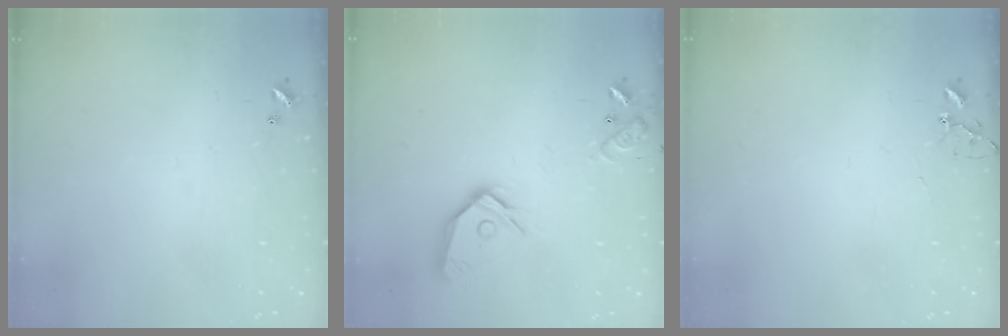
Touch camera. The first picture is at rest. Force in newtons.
{"total": 15.7, "press": 15.5, "slide": 2.4}
{"total": 4.2, "press": 4.2, "slide": 0.6}